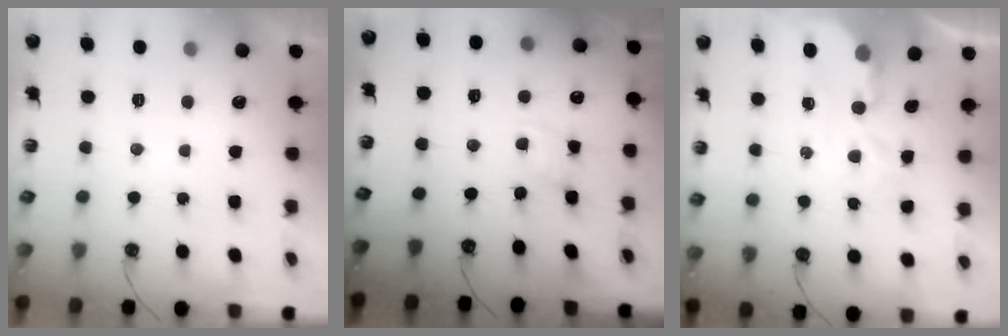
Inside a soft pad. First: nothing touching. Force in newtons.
{"total": 2.3, "press": 2.3, "slide": 0.1}
{"total": 4.0, "press": 4.0, "slide": 0.3}